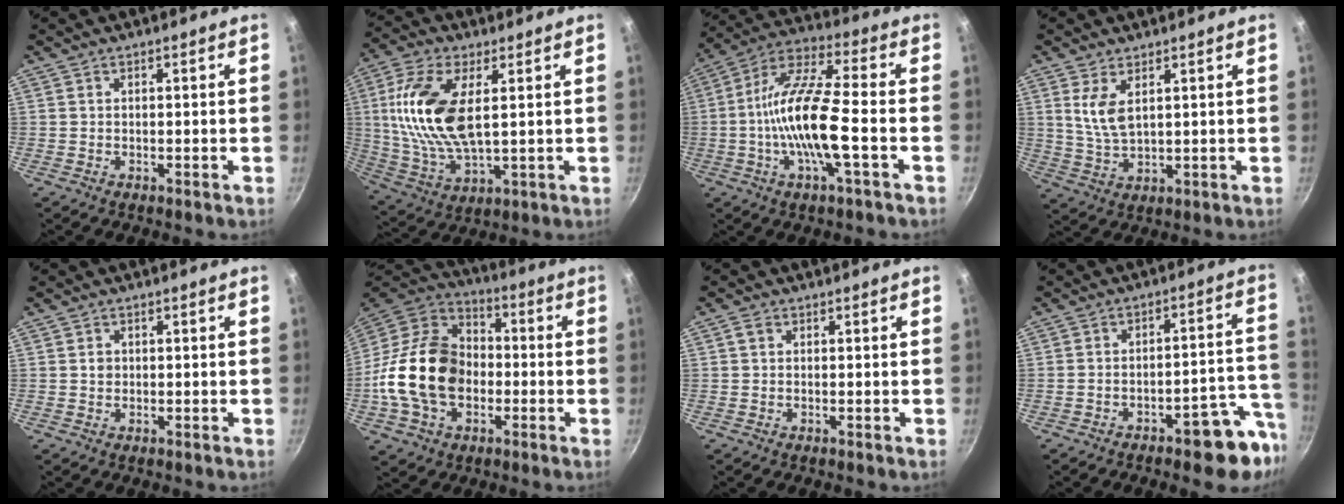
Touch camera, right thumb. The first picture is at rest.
{"total": 16.3, "force": [3.3, 7.6, 14.0], "torque": [-0.281, -0.006, 0.066]}
{"total": 15.9, "force": [-3.2, 3.8, 15.1], "torque": [-0.283, 0.033, -0.073]}
{"total": 6.1, "force": [2.5, 2.8, 4.8], "torque": [-0.092, -0.023, 0.055]}
{"total": 1.3, "force": [0.1, 1.2, 0.5], "torque": [-0.005, 0.004, 0.002]}
{"total": 20.1, "force": [-3.5, 14.6, 13.3], "torque": [-0.215, 0.039, -0.075]}
{"total": 1.4, "force": [0.4, 1.1, 0.8], "torque": [-0.012, 0.004, 0.006]}
{"total": 11.2, "force": [-6.1, 4.2, 8.4], "torque": [-0.055, 0.058, -0.078]}